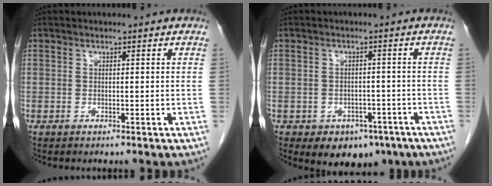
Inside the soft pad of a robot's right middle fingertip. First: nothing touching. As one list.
[{"total": 6.9, "force": [-4.2, 4.8, 2.8], "torque": [-0.025, 0.009, -0.046]}]